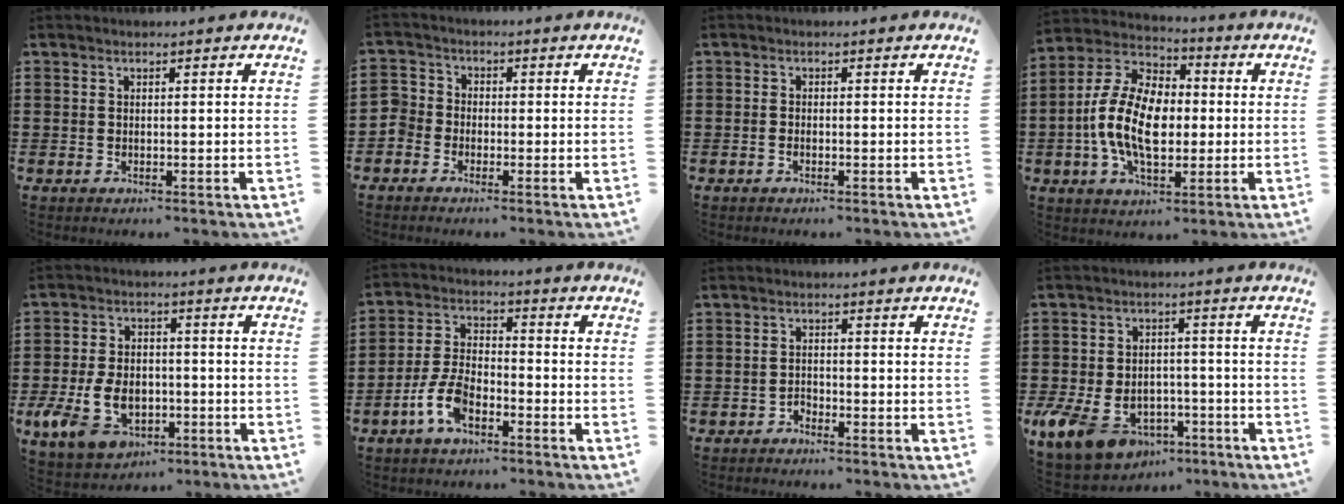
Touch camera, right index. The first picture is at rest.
{"total": 3.1, "force": [-2.0, 2.3, 0.3], "torque": [-0.032, -0.001, -0.052]}
{"total": 0.8, "force": [-0.5, 0.3, 0.5], "torque": [-0.011, -0.004, -0.009]}
{"total": 12.2, "force": [-1.5, 7.5, 9.4], "torque": [-0.229, 0.005, -0.034]}
{"total": 9.1, "force": [-3.0, 6.2, 5.9], "torque": [-0.151, 0.006, -0.058]}
{"total": 7.3, "force": [-3.9, 3.6, 5.0], "torque": [-0.131, -0.001, -0.081]}
{"total": 1.5, "force": [-1.4, 0.5, 0.1], "torque": [-0.006, 0.003, -0.031]}
{"total": 8.7, "force": [-4.9, 5.6, 4.6], "torque": [-0.128, 0.013, -0.095]}